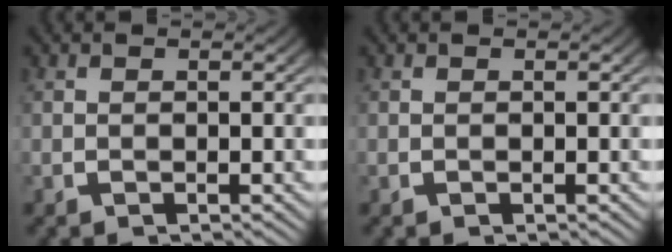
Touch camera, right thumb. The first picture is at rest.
{"total": 0.0}